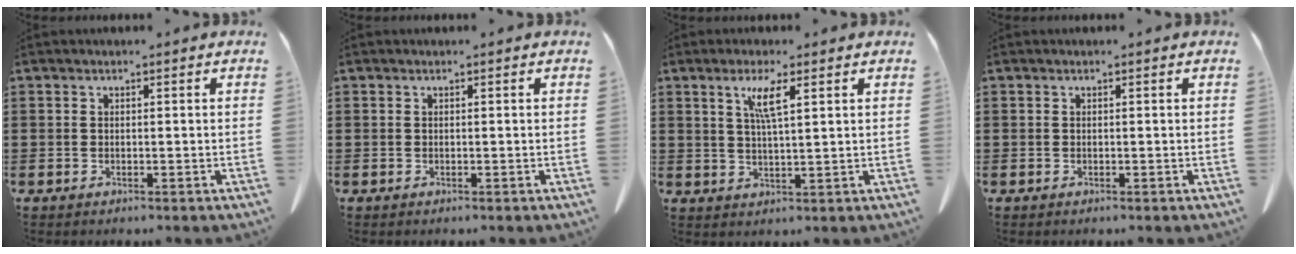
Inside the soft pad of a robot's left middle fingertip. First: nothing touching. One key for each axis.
{"total": 0.0}
{"total": 4.6, "fx": 2.2, "fy": 0.5, "fz": 4.0, "tx": -0.085, "ty": 0.003, "tz": 0.035}
{"total": 0.0}